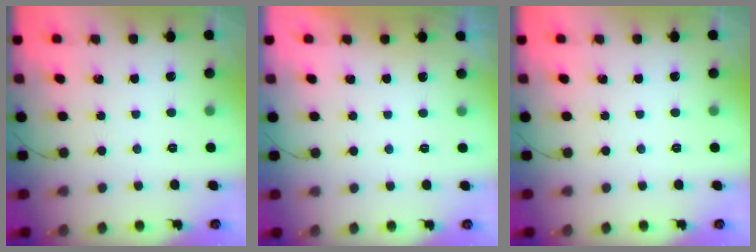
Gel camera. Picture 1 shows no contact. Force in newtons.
{"total": 1.1, "press": 1.0, "slide": 0.5}
{"total": 0.0}